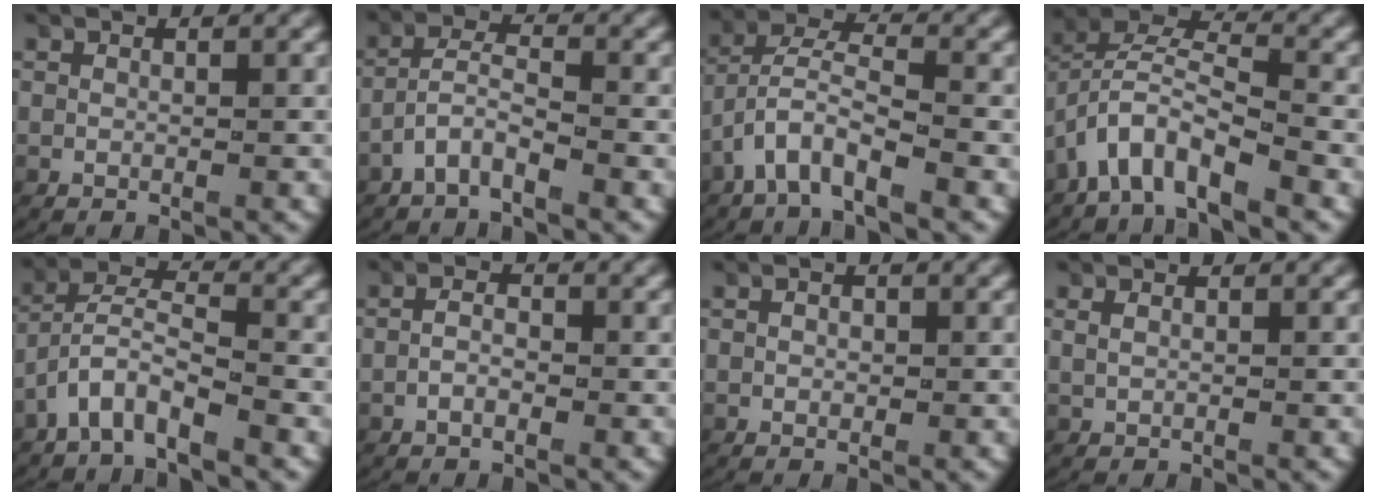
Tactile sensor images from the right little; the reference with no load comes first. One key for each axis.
{"total": 3.3, "fx": -2.2, "fy": 1.4, "fz": 2.0, "tx": -0.049, "ty": -0.004, "tz": -0.043}
{"total": 3.5, "fx": -1.7, "fy": 2.0, "fz": 2.4, "tx": -0.055, "ty": -0.004, "tz": -0.035}
{"total": 4.8, "fx": -1.1, "fy": 3.4, "fz": 3.2, "tx": -0.074, "ty": -0.001, "tz": -0.031}
{"total": 4.0, "fx": -2.1, "fy": 2.4, "fz": 2.3, "tx": -0.054, "ty": -0.008, "tz": -0.045}
{"total": 1.6, "fx": -0.8, "fy": 0.8, "fz": 1.2, "tx": -0.022, "ty": -0.005, "tz": -0.013}
{"total": 0.8, "fx": -0.1, "fy": 0.6, "fz": 0.5, "tx": -0.013, "ty": -0.007, "tz": 0.001}
{"total": 0.6, "fx": 0.3, "fy": 0.2, "fz": 0.5, "tx": -0.015, "ty": 0.000, "tz": 0.011}